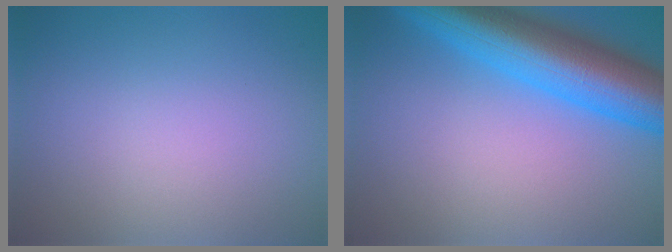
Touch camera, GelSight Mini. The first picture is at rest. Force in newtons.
{"total": 10.3, "press": 10.3, "slide": 0.5}